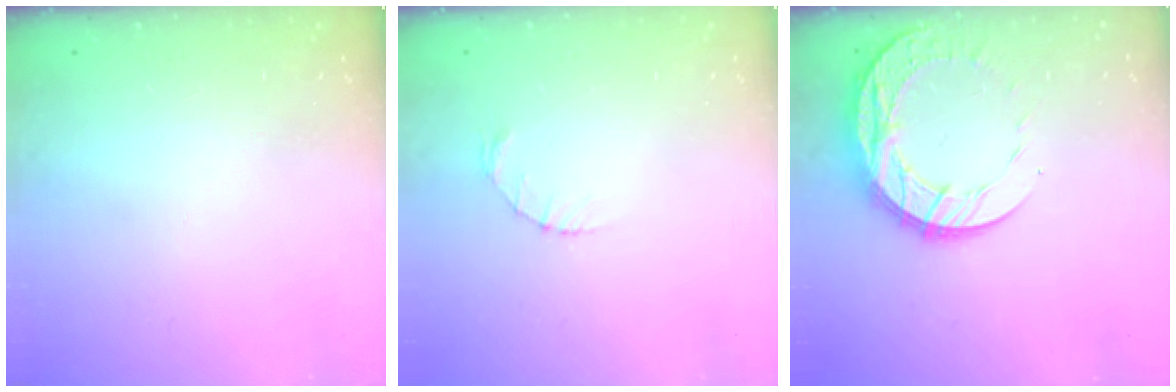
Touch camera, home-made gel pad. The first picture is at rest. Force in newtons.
{"total": 1.2, "press": 1.1, "slide": 0.2}
{"total": 13.8, "press": 13.7, "slide": 1.1}